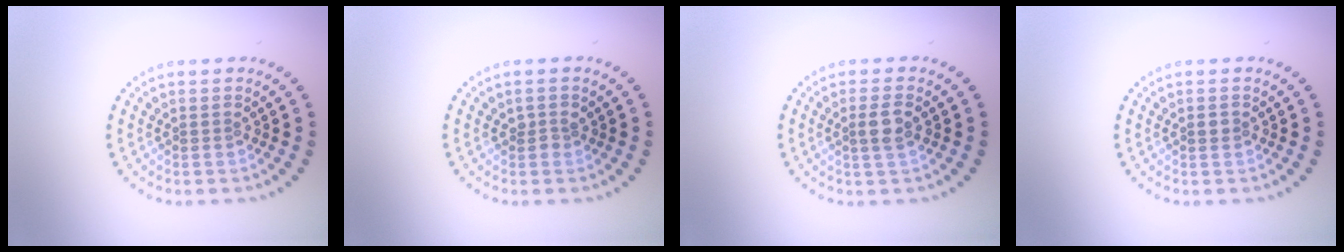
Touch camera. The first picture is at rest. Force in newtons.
{"total": 0.7, "press": 0.7, "slide": 0.2}
{"total": 2.0, "press": 1.8, "slide": 0.8}
{"total": 0.8, "press": 0.8, "slide": 0.0}